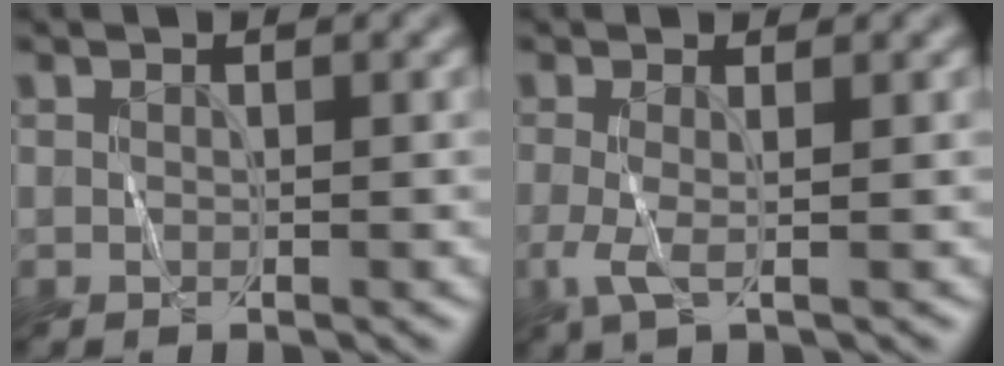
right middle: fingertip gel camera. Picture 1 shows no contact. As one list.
[{"total": 1.9, "force": [-0.7, 0.2, 1.7], "torque": [-0.044, 0.000, -0.017]}]